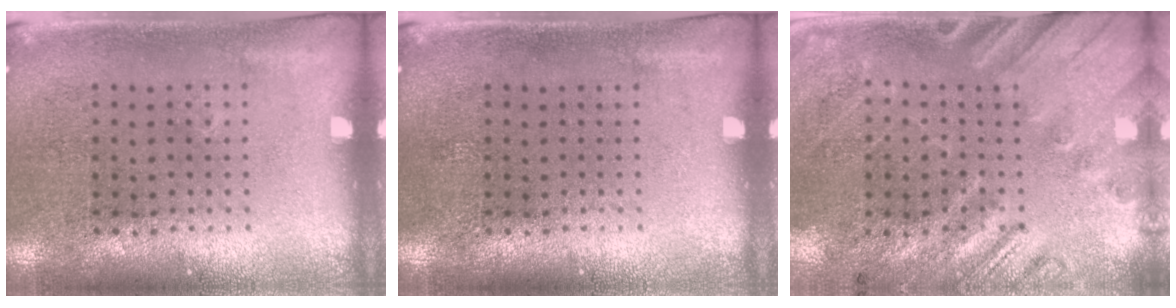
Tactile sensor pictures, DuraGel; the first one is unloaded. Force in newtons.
{"total": 0.0}
{"total": 2.5, "press": 1.8, "slide": 1.8}